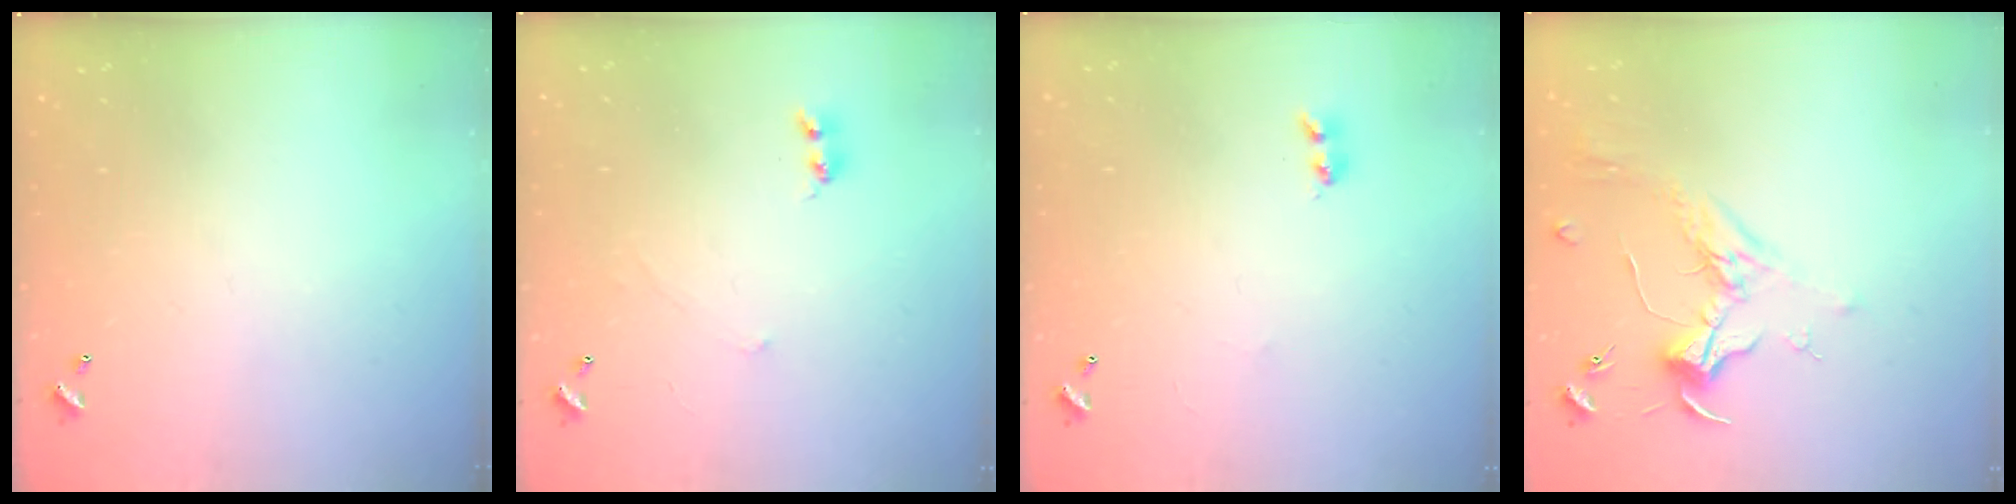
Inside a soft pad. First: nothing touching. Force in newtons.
{"total": 0.9, "press": 0.8, "slide": 0.3}
{"total": 2.2, "press": 2.1, "slide": 0.6}
{"total": 1.8, "press": 1.6, "slide": 0.7}